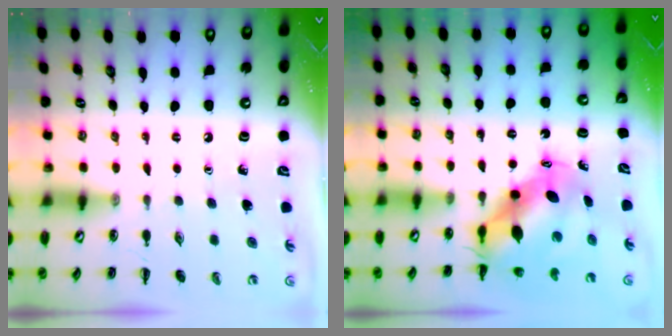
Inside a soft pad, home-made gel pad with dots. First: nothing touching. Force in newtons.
{"total": 8.5, "press": 8.3, "slide": 1.7}